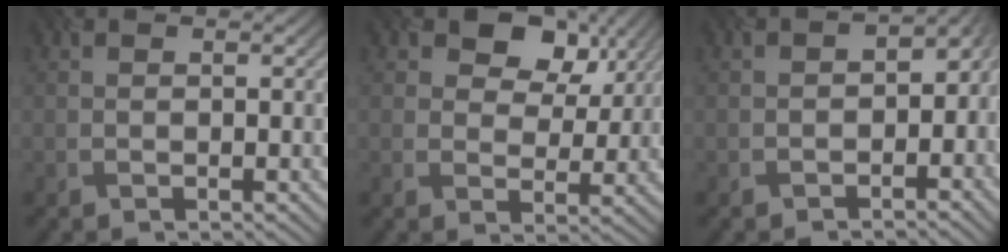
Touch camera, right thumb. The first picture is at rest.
{"total": 7.4, "force": [3.9, 5.0, 3.9], "torque": [-0.065, 0.002, 0.064]}
{"total": 5.2, "force": [-2.7, 2.9, 3.4], "torque": [-0.038, -0.011, -0.036]}